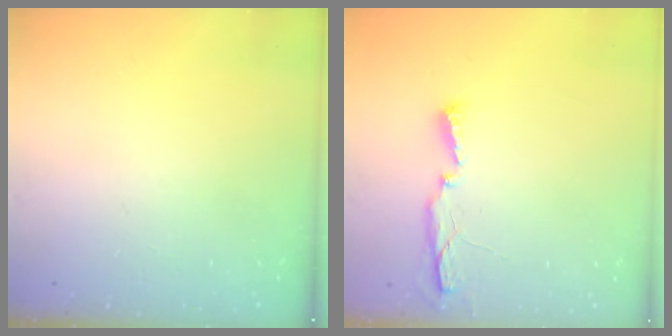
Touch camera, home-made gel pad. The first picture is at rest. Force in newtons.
{"total": 5.0, "press": 4.9, "slide": 0.9}